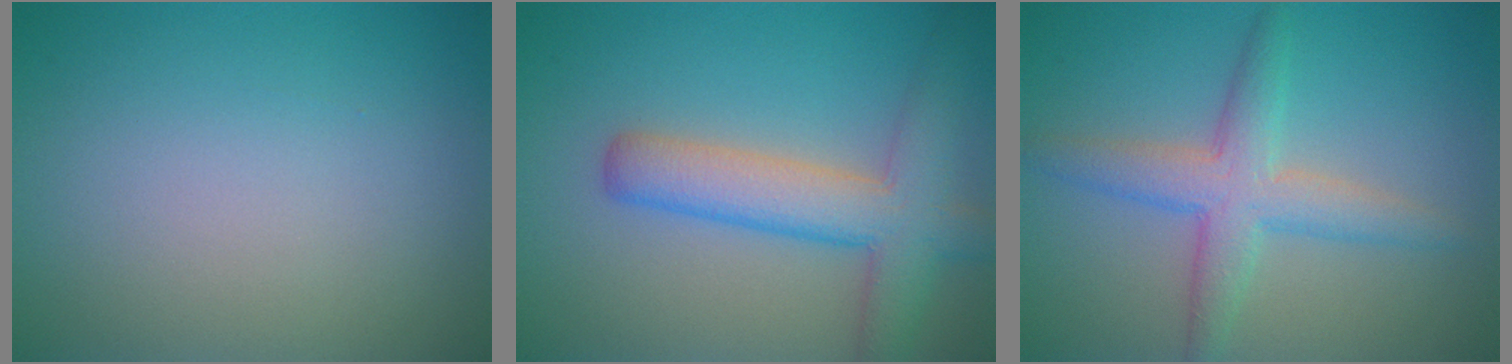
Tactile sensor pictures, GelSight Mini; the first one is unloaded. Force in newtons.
{"total": 5.9, "press": 5.9, "slide": 0.3}
{"total": 4.3, "press": 4.3, "slide": 0.2}